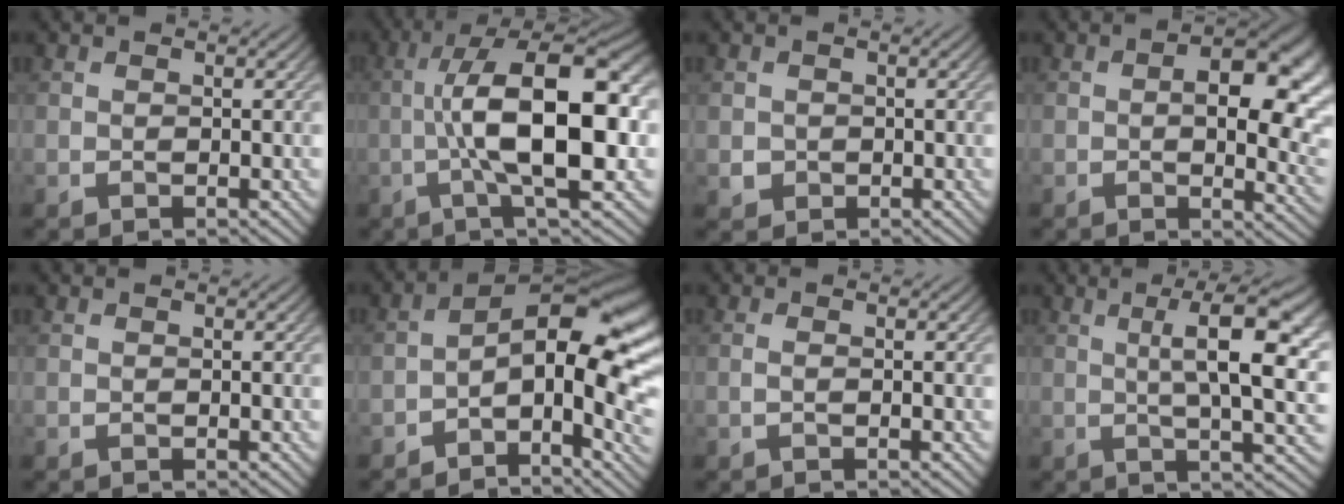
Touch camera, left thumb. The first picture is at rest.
{"total": 14.5, "force": [-0.6, 4.4, 13.7], "torque": [-0.227, 0.014, -0.016]}
{"total": 1.7, "force": [-0.2, 1.7, 0.3], "torque": [-0.005, -0.008, -0.004]}
{"total": 10.6, "force": [0.9, 5.0, 9.3], "torque": [-0.132, -0.012, 0.019]}
{"total": 0.0}
{"total": 13.2, "force": [-2.1, 5.7, 11.7], "torque": [-0.165, 0.007, -0.035]}
{"total": 0.8, "force": [-0.2, 0.1, 0.7], "torque": [-0.016, 0.000, -0.006]}
{"total": 10.2, "force": [2.0, 2.4, 9.7], "torque": [-0.138, 0.010, 0.032]}